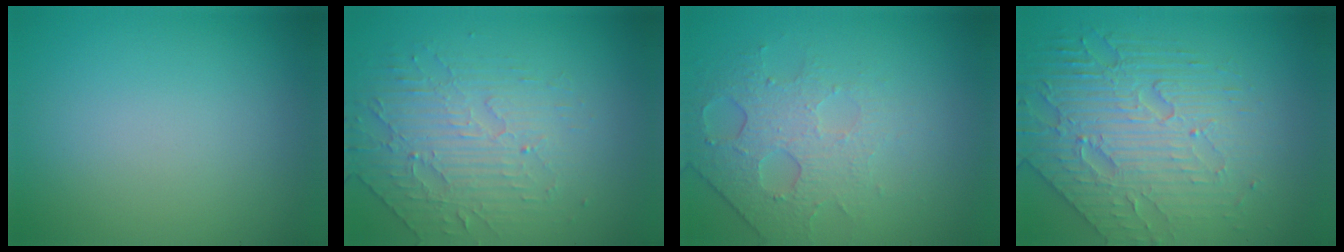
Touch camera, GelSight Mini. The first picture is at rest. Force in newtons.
{"total": 4.6, "press": 3.2, "slide": 3.2}
{"total": 4.8, "press": 3.2, "slide": 3.6}
{"total": 6.6, "press": 5.2, "slide": 4.0}